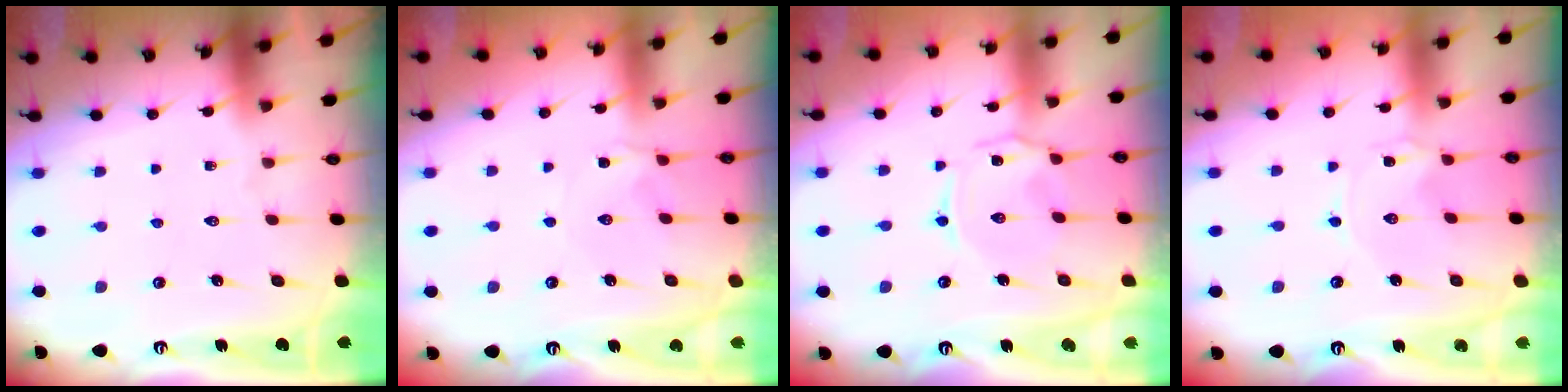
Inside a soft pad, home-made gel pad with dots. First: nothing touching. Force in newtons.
{"total": 2.8, "press": 2.8, "slide": 0.4}
{"total": 2.1, "press": 2.0, "slide": 0.7}
{"total": 0.0}